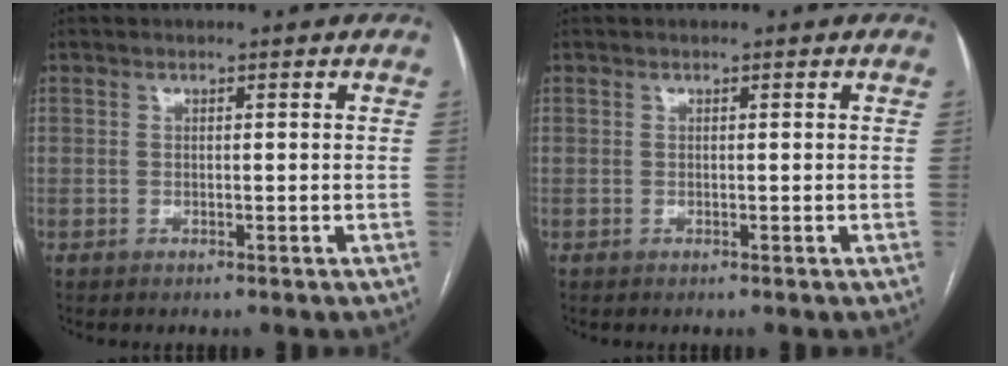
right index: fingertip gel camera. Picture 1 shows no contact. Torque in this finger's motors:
{"motor_torque": [0.00, 0.00, -0.02, 0.00]}